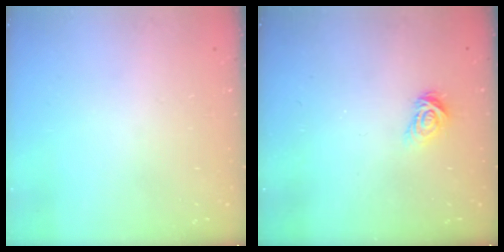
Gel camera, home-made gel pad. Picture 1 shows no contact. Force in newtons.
{"total": 5.0, "press": 5.0, "slide": 0.7}